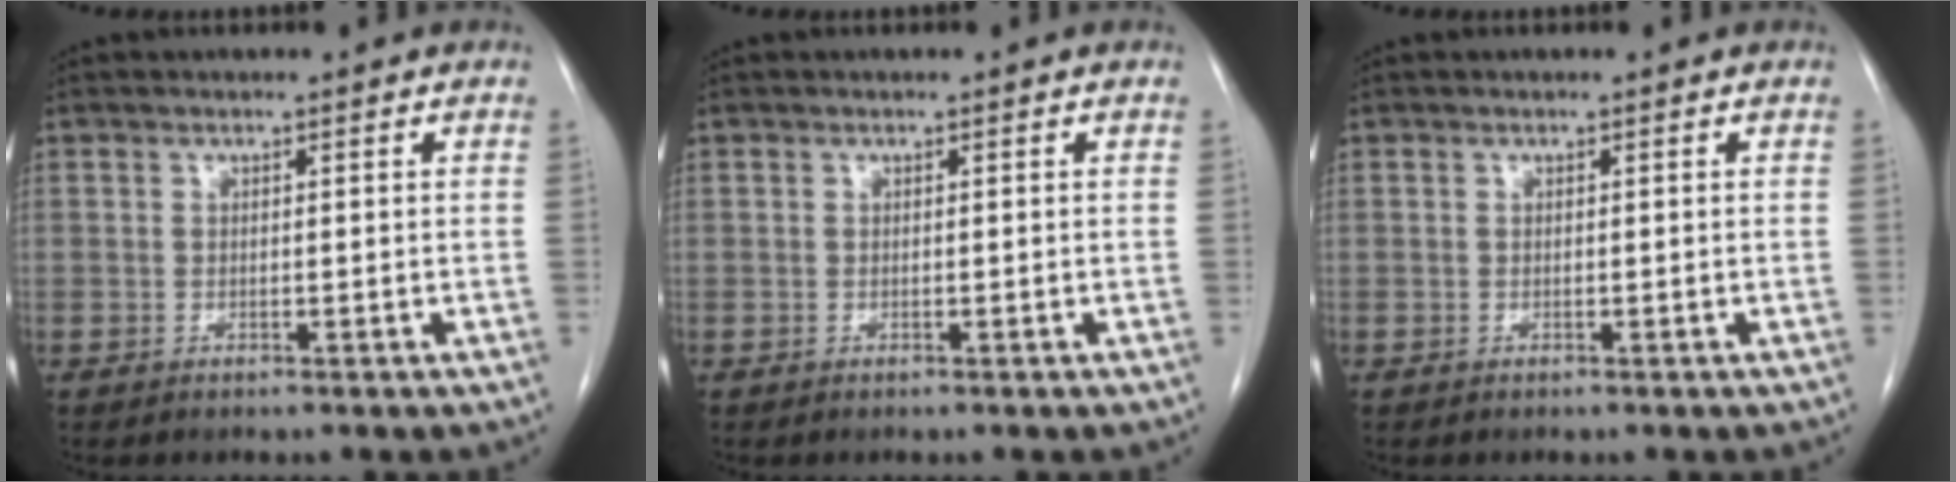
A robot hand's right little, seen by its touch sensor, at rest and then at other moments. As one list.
[{"total": 0.0}, {"total": 0.0}]